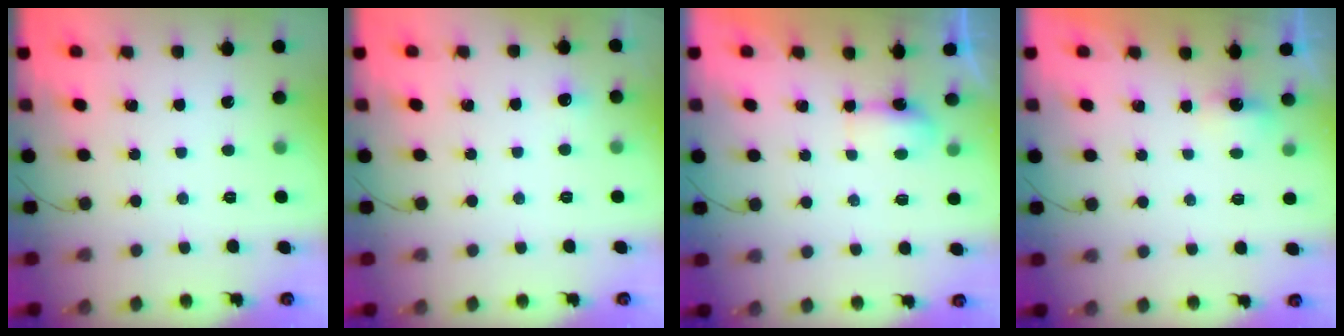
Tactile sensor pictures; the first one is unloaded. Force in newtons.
{"total": 3.4, "press": 3.1, "slide": 1.3}
{"total": 4.3, "press": 4.2, "slide": 1.0}
{"total": 1.8, "press": 1.6, "slide": 0.8}